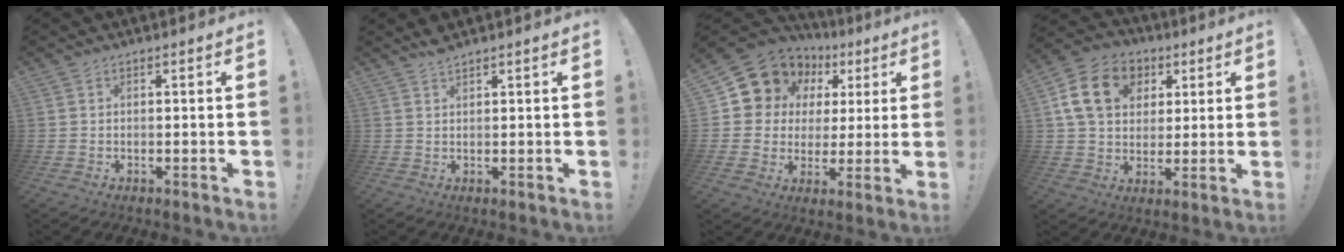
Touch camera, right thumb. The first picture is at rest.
{"total": 2.3, "force": [2.2, 0.3, 0.7], "torque": [-0.009, -0.011, 0.038]}
{"total": 12.1, "force": [7.0, 9.2, 3.5], "torque": [-0.058, -0.053, 0.142]}
{"total": 17.1, "force": [5.6, 13.2, 9.3], "torque": [-0.132, -0.008, 0.110]}